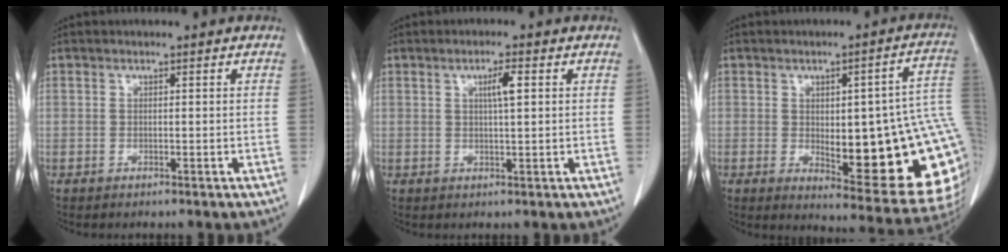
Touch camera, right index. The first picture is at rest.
{"total": 3.0, "force": [0.9, 0.2, 2.8], "torque": [-0.049, 0.001, 0.015]}
{"total": 22.4, "force": [-1.0, 5.5, 21.7], "torque": [-0.198, 0.010, 0.006]}